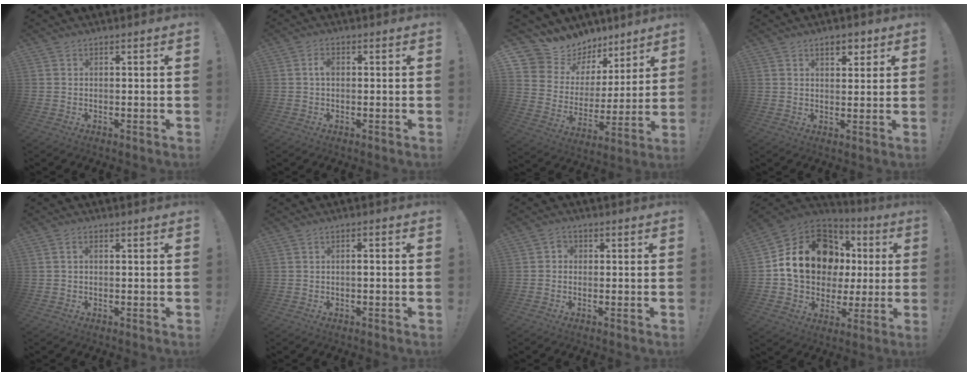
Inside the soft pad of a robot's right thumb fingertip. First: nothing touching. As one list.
[{"total": 2.3, "force": [0.1, 1.3, 1.8], "torque": [-0.035, 0.006, 0.000]}, {"total": 10.4, "force": [8.3, 6.3, 0.5], "torque": [-0.026, -0.082, 0.160]}, {"total": 4.7, "force": [2.8, 2.8, 2.5], "torque": [-0.030, -0.007, 0.047]}, {"total": 1.3, "force": [0.0, 0.7, 1.1], "torque": [-0.027, 0.006, 0.002]}, {"total": 1.5, "force": [-0.9, 0.0, 1.2], "torque": [-0.023, 0.003, -0.017]}, {"total": 2.1, "force": [-0.5, 1.8, 0.9], "torque": [-0.019, 0.009, -0.008]}, {"total": 21.1, "force": [5.0, 15.8, 13.0], "torque": [-0.202, -0.005, 0.119]}]